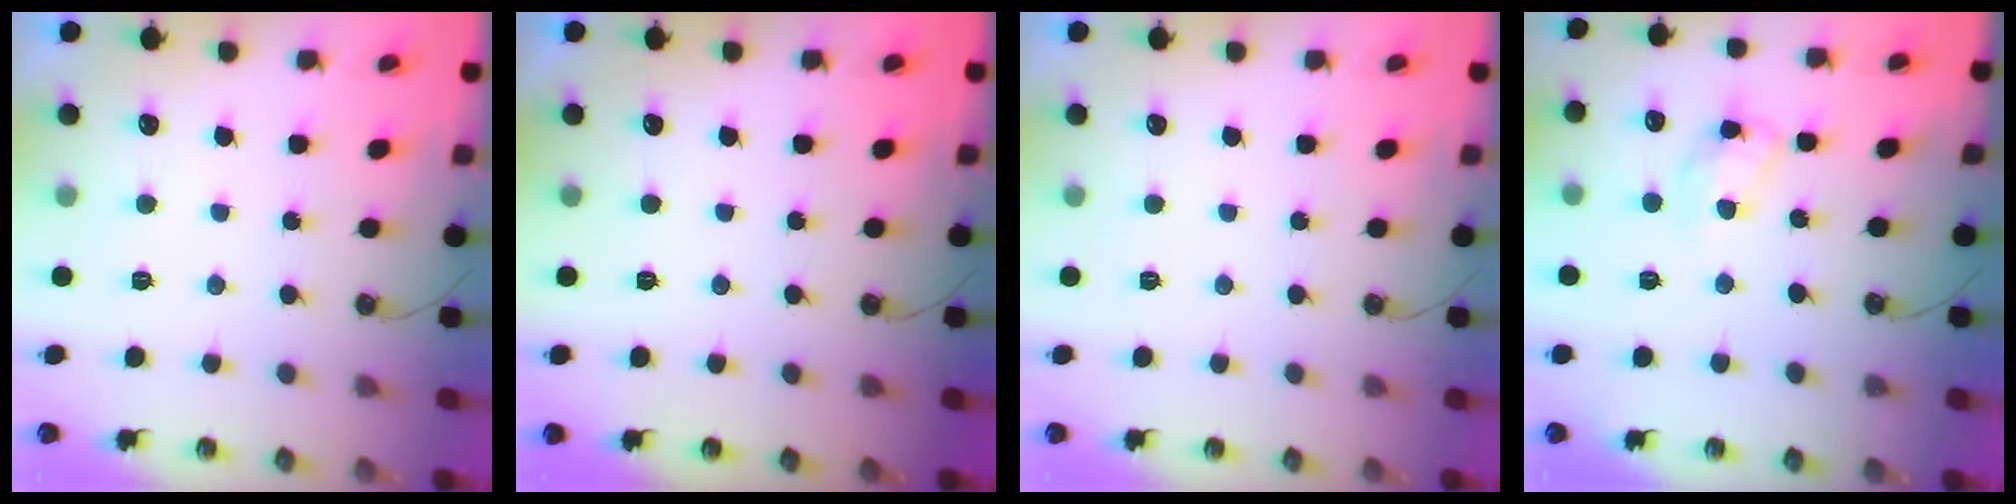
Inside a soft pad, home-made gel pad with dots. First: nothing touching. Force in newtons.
{"total": 0.0}
{"total": 0.0}
{"total": 11.3, "press": 11.3, "slide": 0.8}